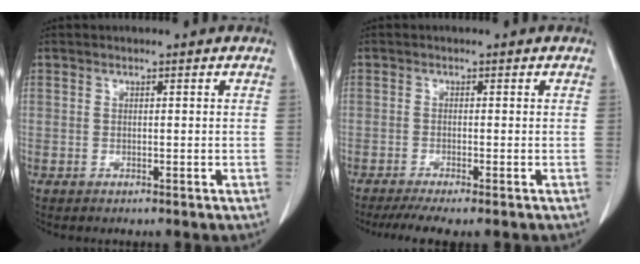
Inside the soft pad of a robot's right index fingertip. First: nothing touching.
{"total": 5.5, "force": [-4.4, 0.4, 3.3], "torque": [-0.046, -0.010, -0.069]}